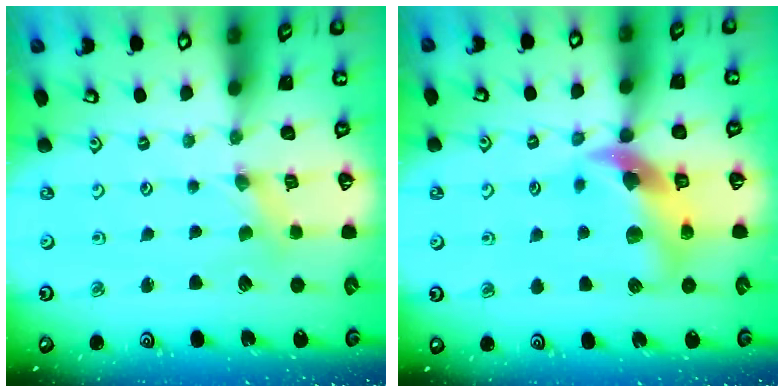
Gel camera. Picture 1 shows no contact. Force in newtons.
{"total": 12.8, "press": 12.6, "slide": 2.0}